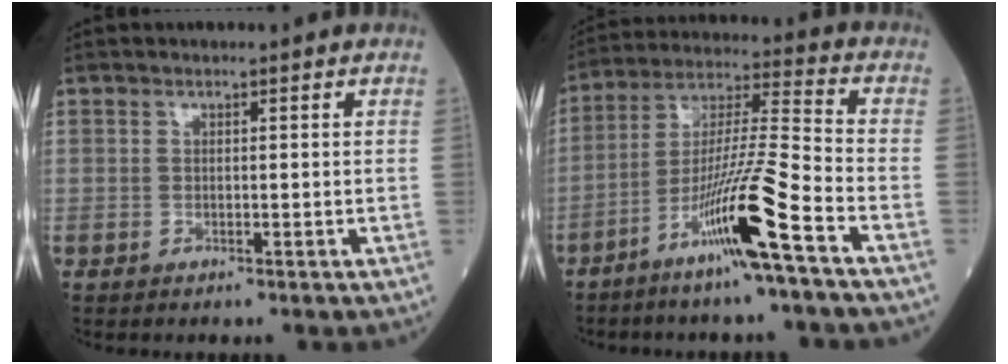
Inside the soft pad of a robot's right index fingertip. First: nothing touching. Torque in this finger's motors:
{"motor_torque": [1.66, -0.48, 1.05, 0.21]}